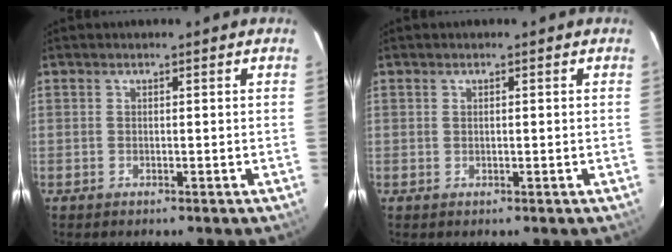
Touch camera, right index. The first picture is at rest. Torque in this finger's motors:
{"motor_torque": [-0.09, -0.07, -0.07, -0.01]}